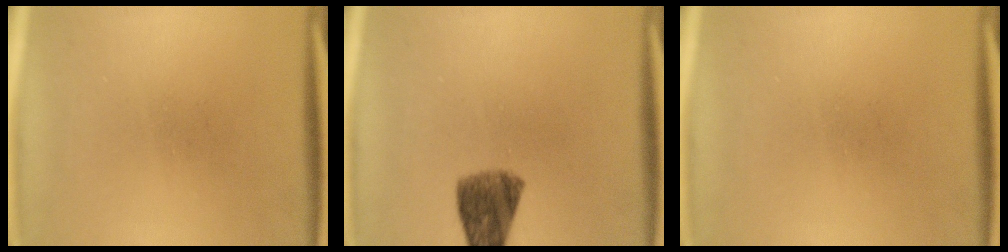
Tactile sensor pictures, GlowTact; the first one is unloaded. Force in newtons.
{"total": 7.4}
{"total": 0.0}